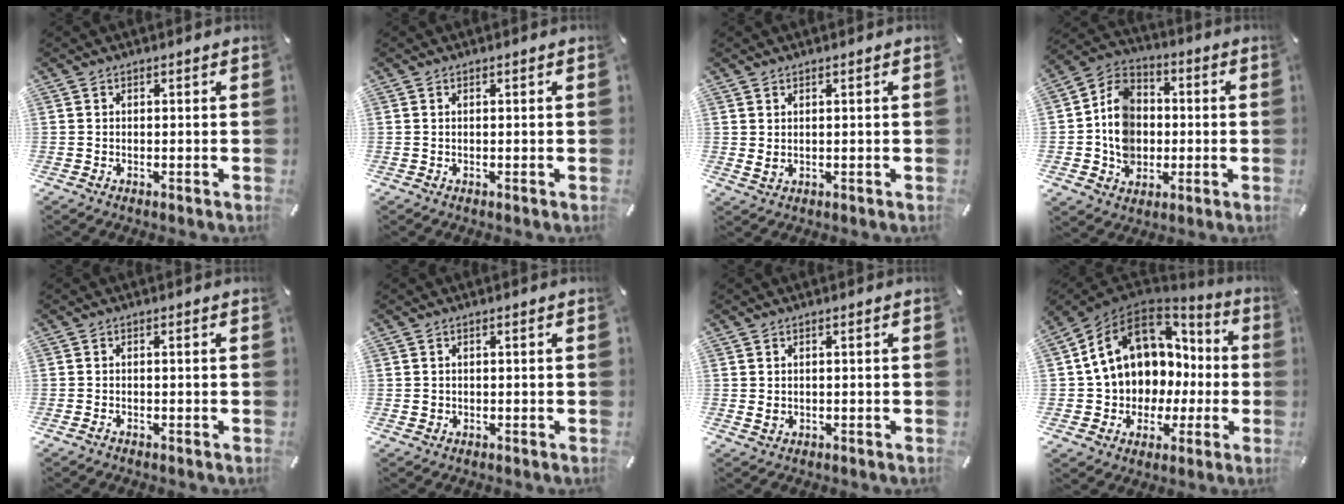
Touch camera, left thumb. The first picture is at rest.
{"total": 0.0}
{"total": 1.4, "force": [0.5, 0.8, 1.1], "torque": [-0.021, 0.000, 0.009]}
{"total": 11.6, "force": [-1.5, 10.1, 5.6], "torque": [-0.128, 0.014, -0.029]}
{"total": 0.9, "force": [-0.6, 0.3, 0.6], "torque": [-0.011, -0.001, -0.012]}
{"total": 1.2, "force": [-0.2, 1.1, 0.4], "torque": [-0.007, 0.005, -0.006]}
{"total": 1.4, "force": [-0.2, 1.2, 0.7], "torque": [-0.014, 0.002, -0.003]}
{"total": 14.1, "force": [4.6, 11.5, 6.7], "torque": [-0.131, -0.030, 0.092]}